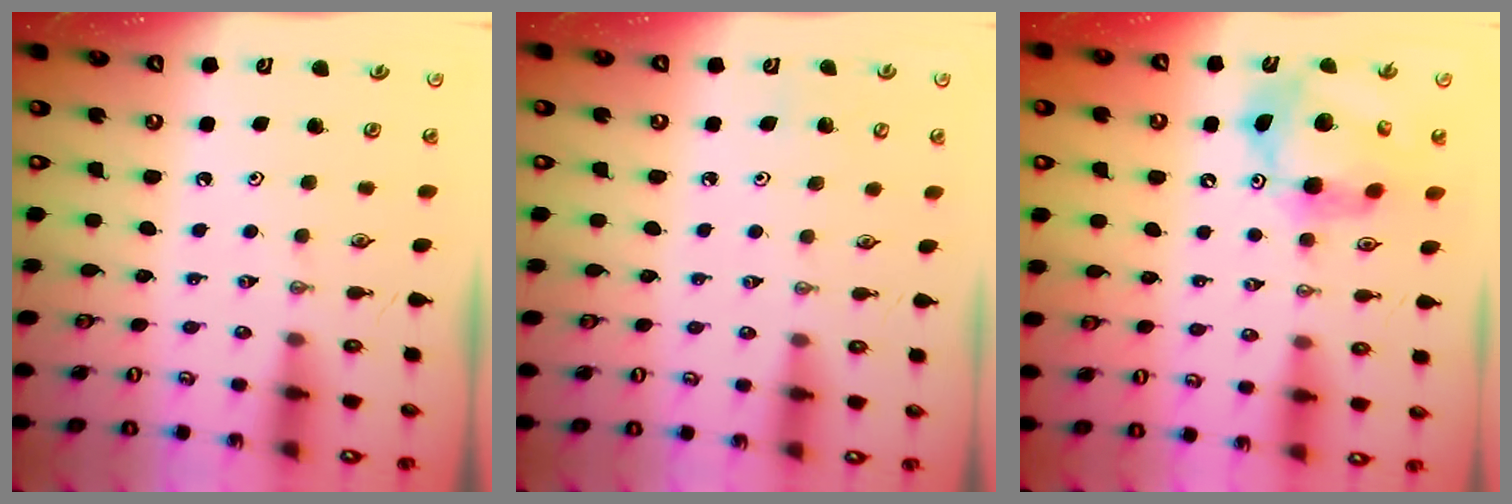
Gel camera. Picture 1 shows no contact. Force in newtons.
{"total": 3.4, "press": 3.4, "slide": 0.3}
{"total": 13.5, "press": 13.4, "slide": 1.5}